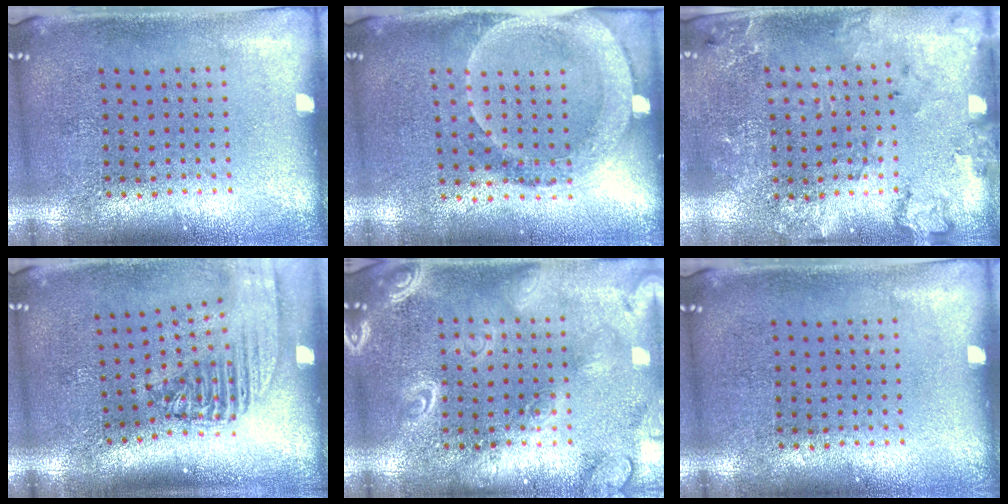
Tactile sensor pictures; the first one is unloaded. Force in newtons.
{"total": 1.9, "press": 1.7, "slide": 0.9}
{"total": 1.8, "press": 1.8, "slide": 0.3}
{"total": 2.3, "press": 1.8, "slide": 1.5}
{"total": 3.0, "press": 3.0, "slide": 0.3}
{"total": 0.0}